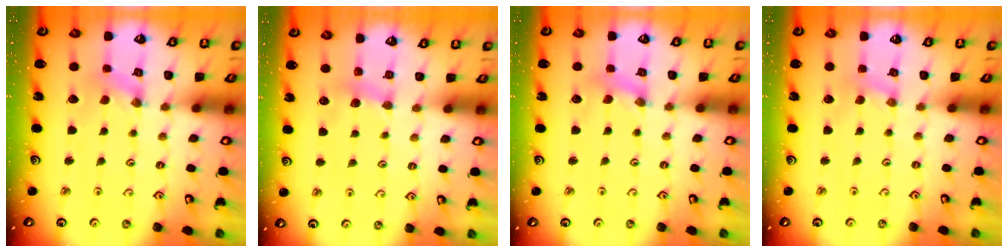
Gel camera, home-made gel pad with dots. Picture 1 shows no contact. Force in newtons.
{"total": 3.9, "press": 3.9, "slide": 0.5}
{"total": 1.9, "press": 1.9, "slide": 0.3}
{"total": 0.8, "press": 0.8, "slide": 0.1}